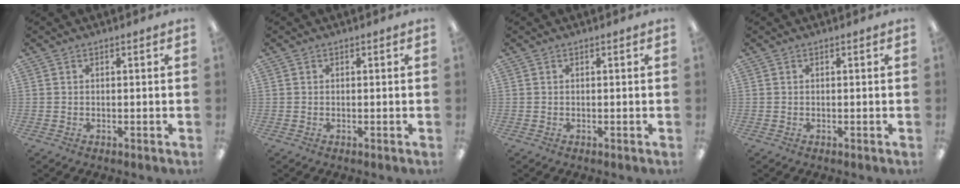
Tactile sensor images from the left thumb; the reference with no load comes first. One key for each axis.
{"total": 0.0}
{"total": 0.0}
{"total": 0.0}